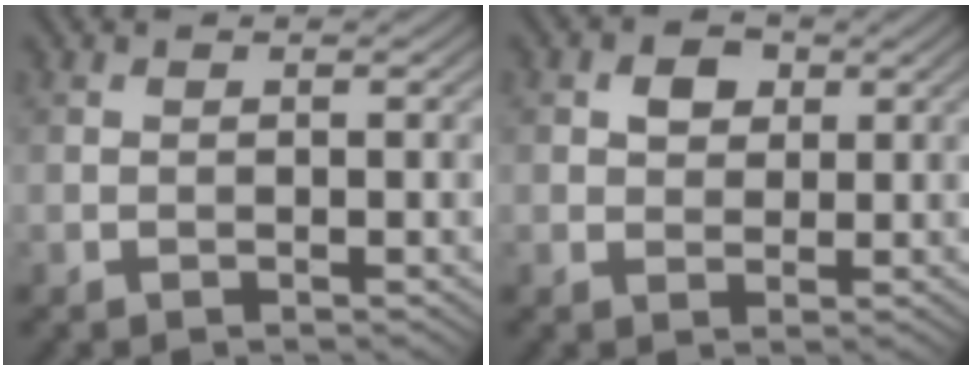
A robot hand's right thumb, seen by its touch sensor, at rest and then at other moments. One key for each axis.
{"total": 3.0, "fx": 1.0, "fy": 2.3, "fz": 1.5, "tx": -0.032, "ty": 0.003, "tz": 0.013}